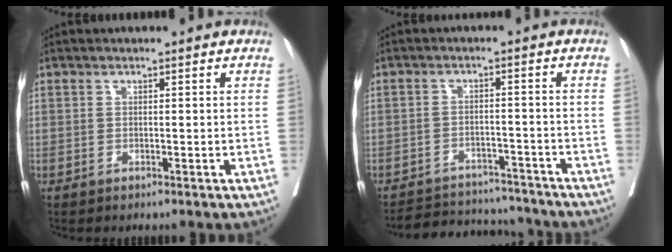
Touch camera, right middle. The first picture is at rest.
{"total": 11.3, "force": [-10.8, 2.8, 1.7], "torque": [-0.021, 0.011, -0.148]}